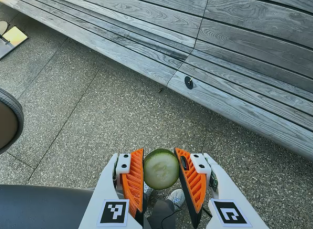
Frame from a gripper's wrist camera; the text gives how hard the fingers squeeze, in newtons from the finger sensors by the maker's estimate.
{"total": 13.2, "left": 13.3, "right": 13.1}